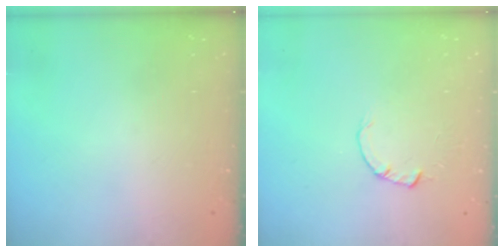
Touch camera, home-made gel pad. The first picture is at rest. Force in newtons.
{"total": 1.8, "press": 1.7, "slide": 0.3}